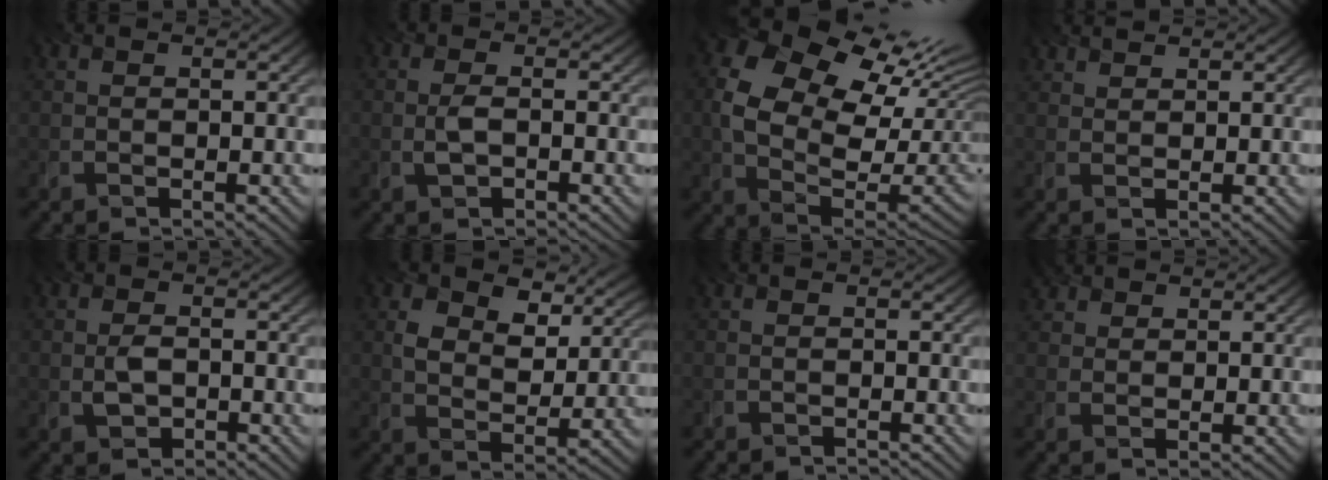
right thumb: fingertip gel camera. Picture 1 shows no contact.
{"total": 2.0, "force": [-0.4, 1.2, 1.6], "torque": [-0.042, -0.002, -0.008]}
{"total": 17.0, "force": [5.6, 10.9, 11.8], "torque": [-0.246, 0.002, 0.111]}
{"total": 2.0, "force": [2.0, 0.4, 0.2], "torque": [-0.012, 0.002, 0.039]}
{"total": 2.4, "force": [-0.7, 1.7, 1.5], "torque": [-0.033, -0.003, -0.012]}
{"total": 7.9, "force": [3.9, 5.1, 4.7], "torque": [-0.100, -0.009, 0.064]}
{"total": 1.1, "force": [-1.0, 0.0, -0.2], "torque": [0.007, -0.007, -0.021]}
{"total": 2.3, "force": [1.8, 1.3, 0.3], "torque": [-0.011, 0.007, 0.039]}